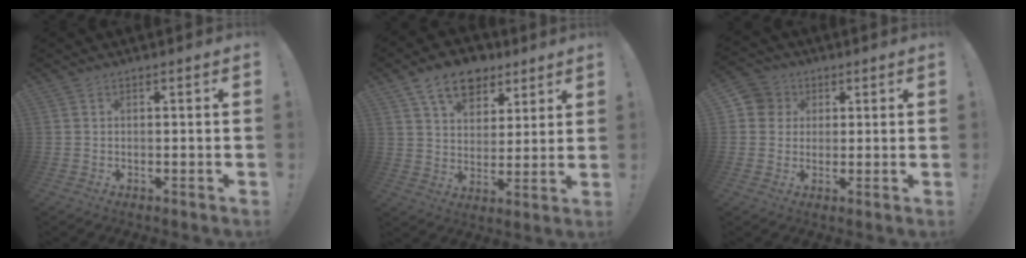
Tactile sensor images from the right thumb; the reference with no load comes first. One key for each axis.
{"total": 12.8, "fx": 7.8, "fy": 8.2, "fz": 6.0, "tx": -0.094, "ty": -0.038, "tz": 0.147}
{"total": 6.0, "fx": 1.4, "fy": 5.7, "fz": 1.2, "tx": -0.017, "ty": -0.002, "tz": 0.029}